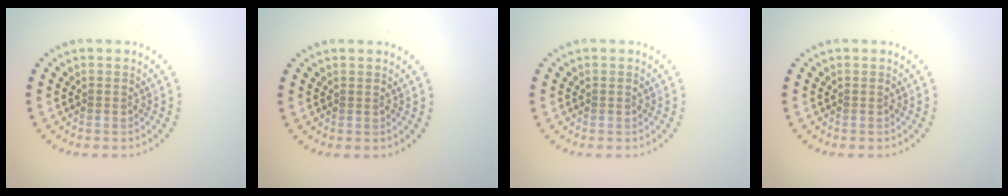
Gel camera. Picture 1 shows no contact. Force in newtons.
{"total": 0.0}
{"total": 0.0}
{"total": 0.0}